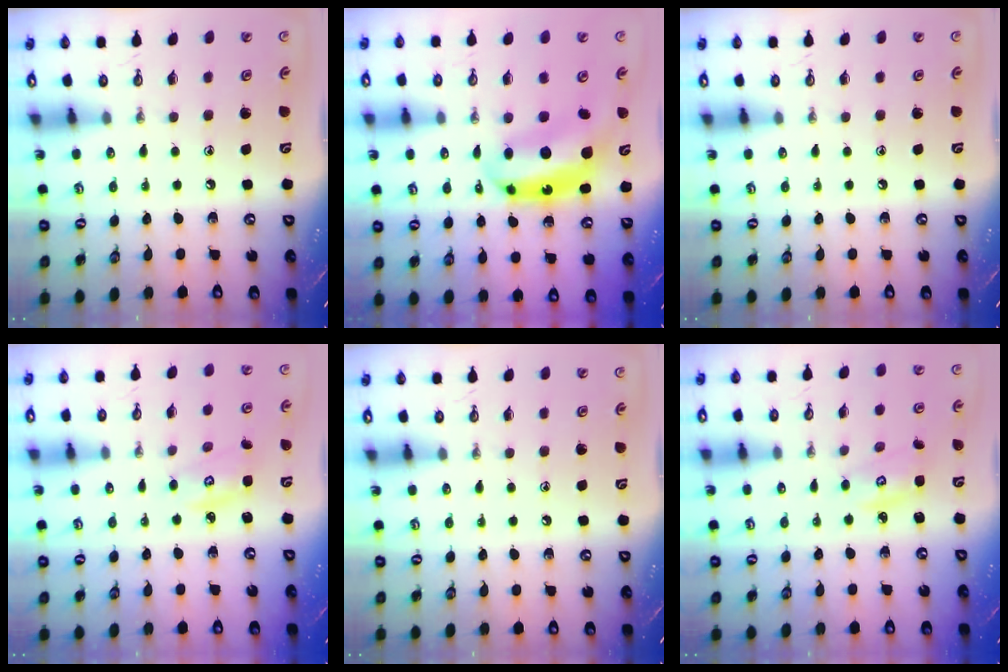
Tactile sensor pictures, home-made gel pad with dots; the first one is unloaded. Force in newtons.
{"total": 8.4, "press": 8.4, "slide": 1.0}
{"total": 0.0}
{"total": 2.8, "press": 2.8, "slide": 0.2}
{"total": 0.0}
{"total": 2.8, "press": 2.8, "slide": 0.2}